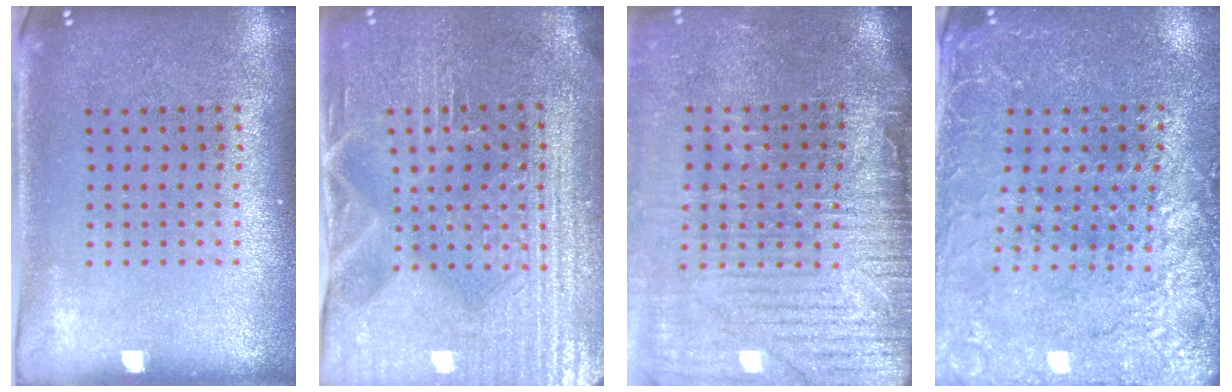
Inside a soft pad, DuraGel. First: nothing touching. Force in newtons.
{"total": 4.3, "press": 4.0, "slide": 1.5}
{"total": 4.3, "press": 3.6, "slide": 2.3}
{"total": 2.7, "press": 2.7, "slide": 0.3}